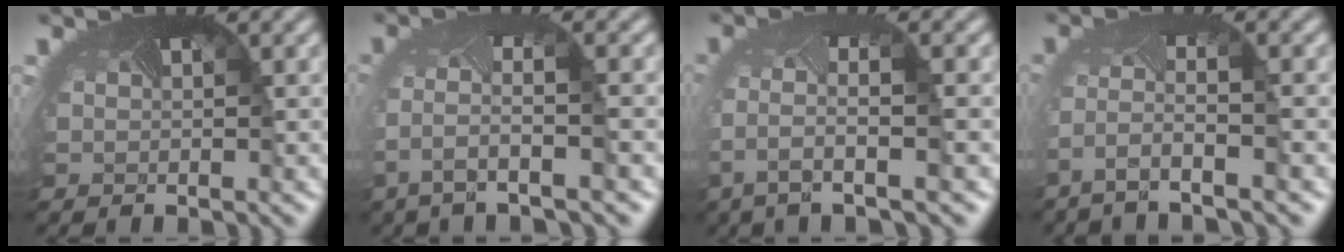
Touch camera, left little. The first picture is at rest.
{"total": 3.3, "force": [-1.9, 0.3, 2.7], "torque": [-0.084, -0.011, -0.037]}
{"total": 3.6, "force": [-1.5, 0.6, 3.2], "torque": [-0.094, -0.010, -0.029]}
{"total": 4.0, "force": [-2.9, 0.4, 2.7], "torque": [-0.085, -0.011, -0.057]}